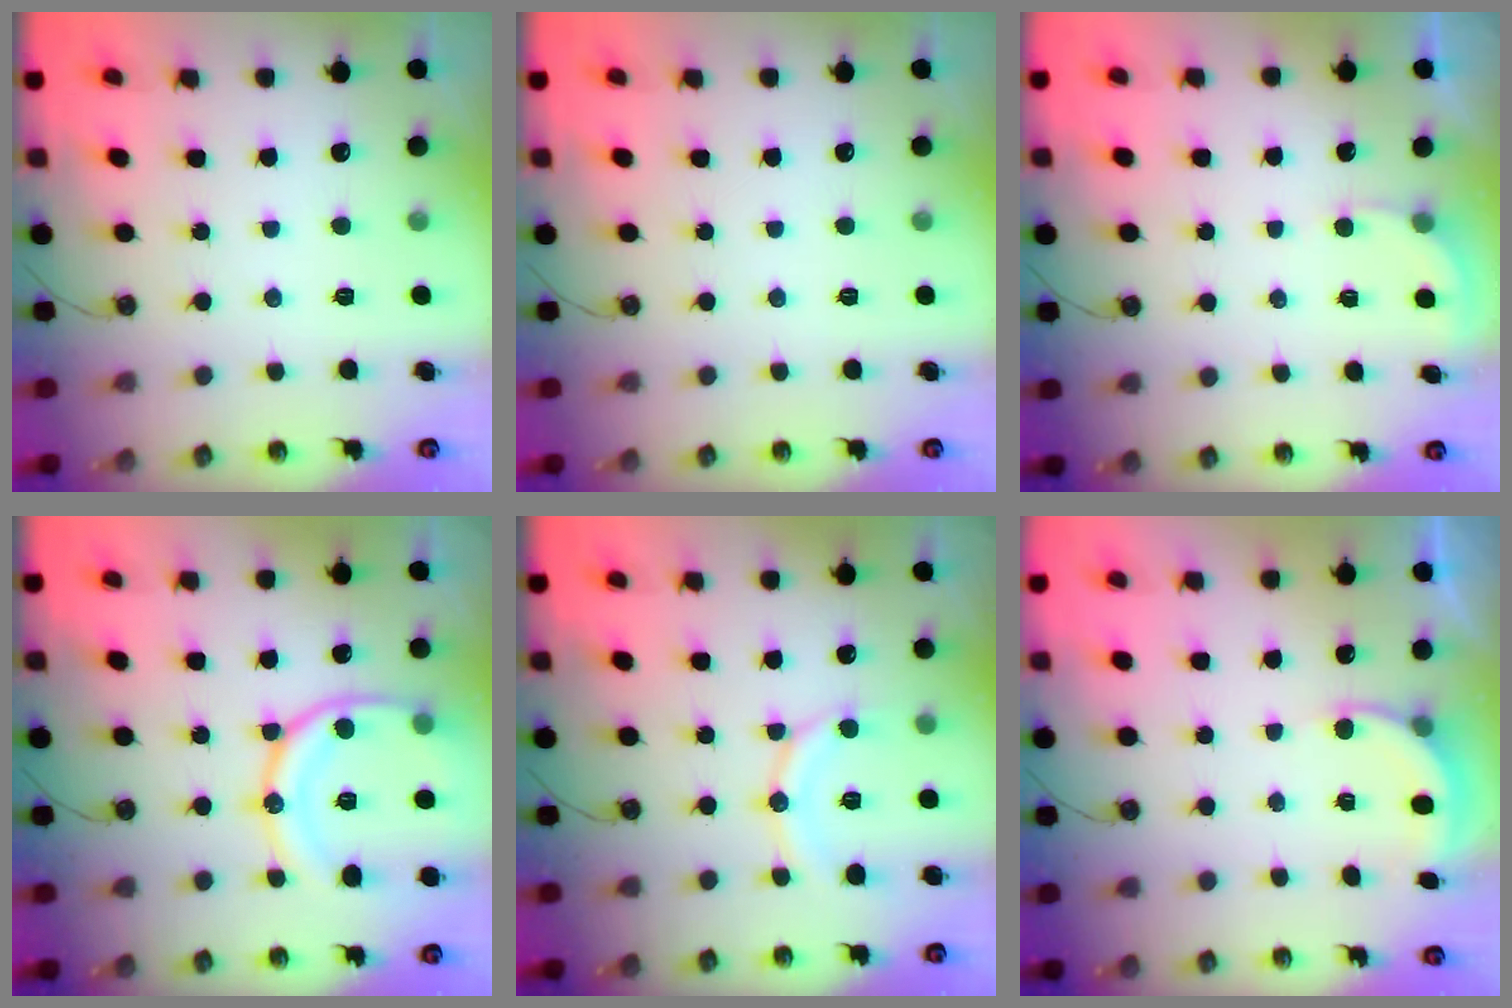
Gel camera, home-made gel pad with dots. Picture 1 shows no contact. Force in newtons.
{"total": 0.0}
{"total": 2.6, "press": 2.6, "slide": 0.1}
{"total": 16.4, "press": 16.3, "slide": 1.9}
{"total": 11.5, "press": 11.5, "slide": 1.0}
{"total": 3.5, "press": 3.1, "slide": 1.6}